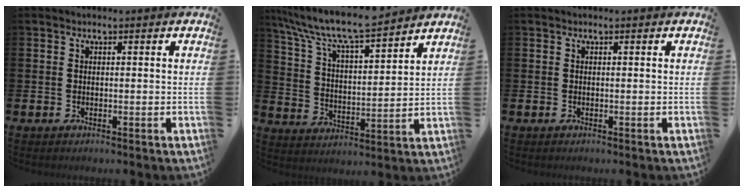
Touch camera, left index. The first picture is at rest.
{"total": 9.5, "force": [8.7, 1.1, 3.6], "torque": [-0.109, -0.053, 0.152]}
{"total": 0.0}